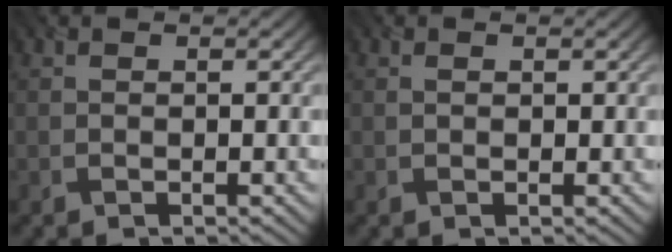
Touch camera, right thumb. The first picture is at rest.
{"total": 0.6, "force": [0.2, 0.4, 0.4], "torque": [-0.008, 0.000, 0.004]}